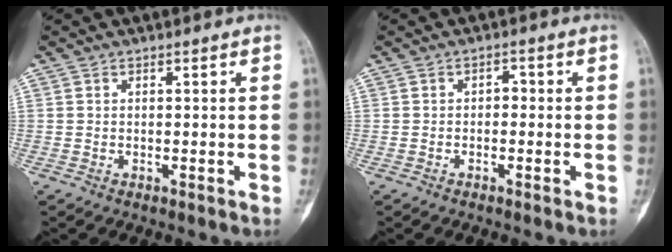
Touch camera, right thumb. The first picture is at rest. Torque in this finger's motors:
{"motor_torque": [0.24, 0.05, 0.01, 0.17, 0.01]}